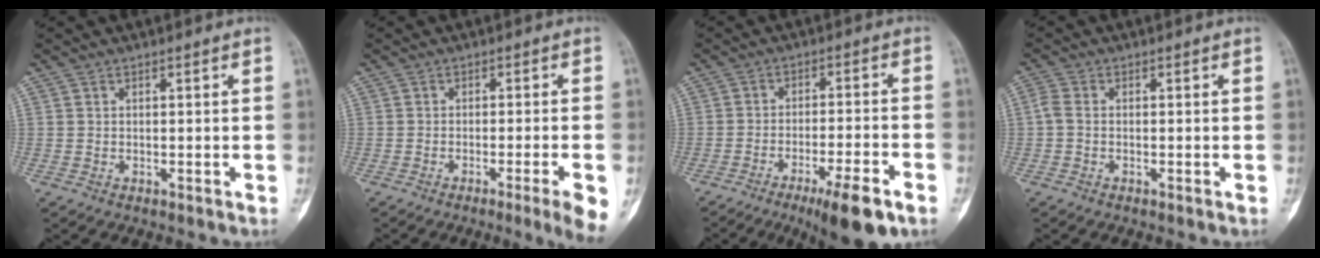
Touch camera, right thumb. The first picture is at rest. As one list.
[{"total": 6.0, "force": [-3.1, -0.5, 5.1], "torque": [-0.071, -0.002, -0.046]}, {"total": 11.0, "force": [-6.5, 1.8, 8.7], "torque": [-0.139, 0.019, -0.096]}, {"total": 2.1, "force": [-0.5, 1.2, 1.6], "torque": [-0.041, 0.005, -0.022]}]